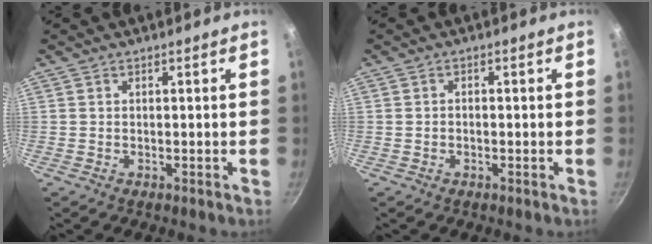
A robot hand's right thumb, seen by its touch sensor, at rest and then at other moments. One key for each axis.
{"total": 1.0, "fx": -0.3, "fy": 0.7, "fz": 0.6, "tx": -0.016, "ty": 0.007, "tz": -0.007}